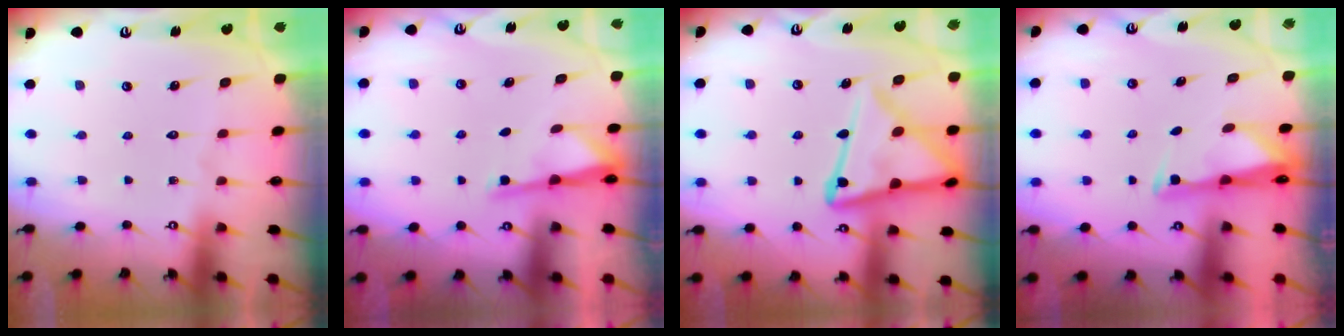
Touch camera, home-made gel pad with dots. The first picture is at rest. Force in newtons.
{"total": 2.8, "press": 2.8, "slide": 0.5}
{"total": 17.3, "press": 17.3, "slide": 1.6}
{"total": 3.0, "press": 2.9, "slide": 0.4}